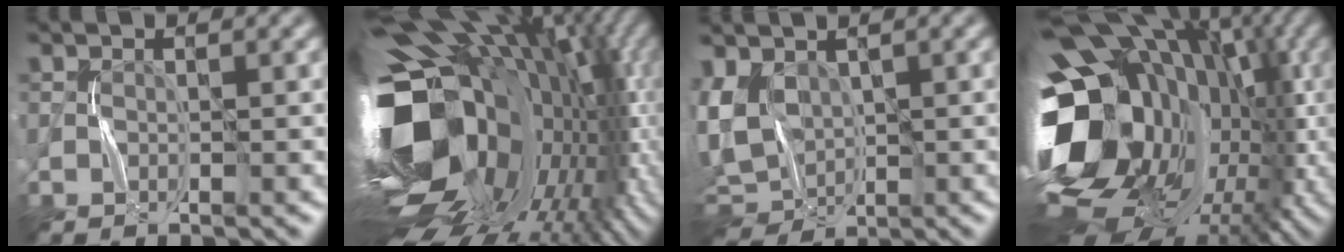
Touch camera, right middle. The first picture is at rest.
{"total": 17.8, "force": [0.4, 10.4, 14.4], "torque": [-0.263, -0.028, 0.029]}
{"total": 4.1, "force": [0.0, 2.3, 3.5], "torque": [-0.084, -0.011, 0.002]}
{"total": 18.1, "force": [-0.6, 12.3, 13.2], "torque": [-0.258, -0.036, 0.010]}